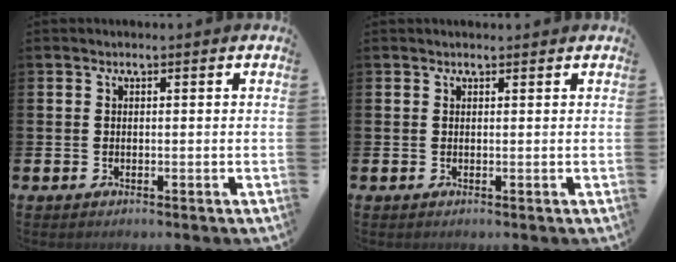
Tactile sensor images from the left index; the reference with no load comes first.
{"total": 0.5, "force": [0.5, 0.1, 0.1], "torque": [0.007, -0.002, 0.008]}